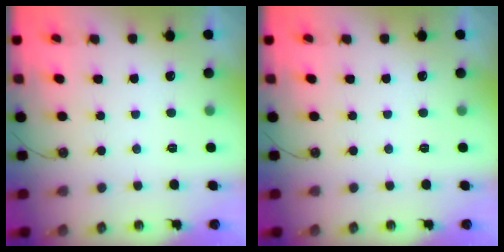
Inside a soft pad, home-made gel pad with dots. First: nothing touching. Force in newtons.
{"total": 0.0}